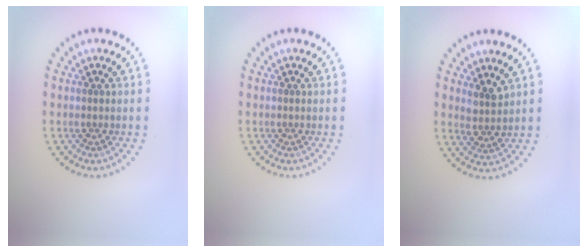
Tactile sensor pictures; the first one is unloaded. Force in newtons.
{"total": 0.0}
{"total": 2.2, "press": 1.8, "slide": 1.2}